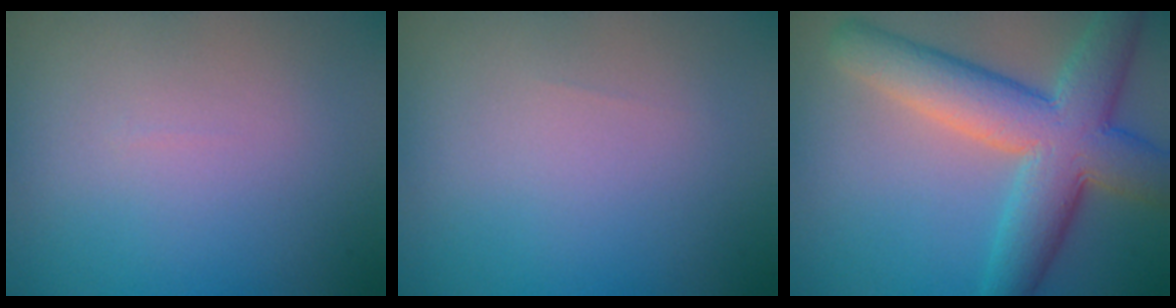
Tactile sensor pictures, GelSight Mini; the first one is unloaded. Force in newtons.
{"total": 0.0}
{"total": 9.0, "press": 9.0, "slide": 0.4}